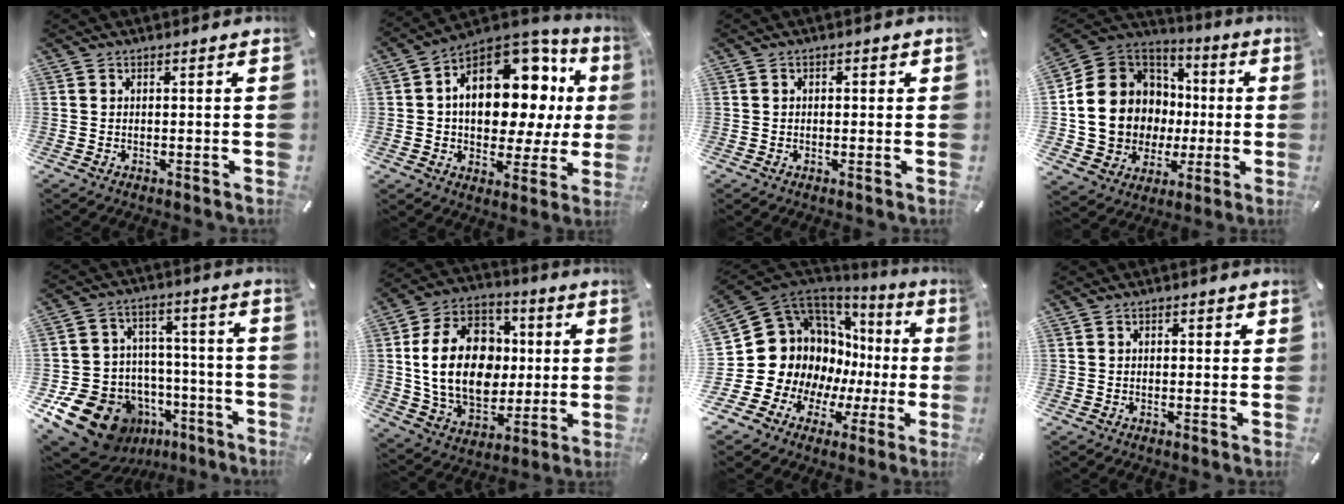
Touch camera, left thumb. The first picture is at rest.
{"total": 20.6, "force": [5.2, 13.2, 14.9], "torque": [-0.207, -0.041, 0.087]}
{"total": 1.1, "force": [-0.1, 0.9, 0.5], "torque": [-0.010, 0.006, -0.005]}
{"total": 15.7, "force": [-0.3, 14.6, 5.5], "torque": [-0.127, -0.025, 0.022]}
{"total": 19.0, "force": [-10.0, 13.9, 8.3], "torque": [-0.125, 0.054, -0.142]}
{"total": 20.7, "force": [0.7, 16.0, 13.1], "torque": [-0.253, 0.008, 0.018]}
{"total": 17.6, "force": [3.1, 15.3, 8.2], "torque": [-0.170, -0.061, 0.093]}
{"total": 1.2, "force": [-0.1, 0.9, 0.6], "torque": [-0.012, 0.007, -0.005]}